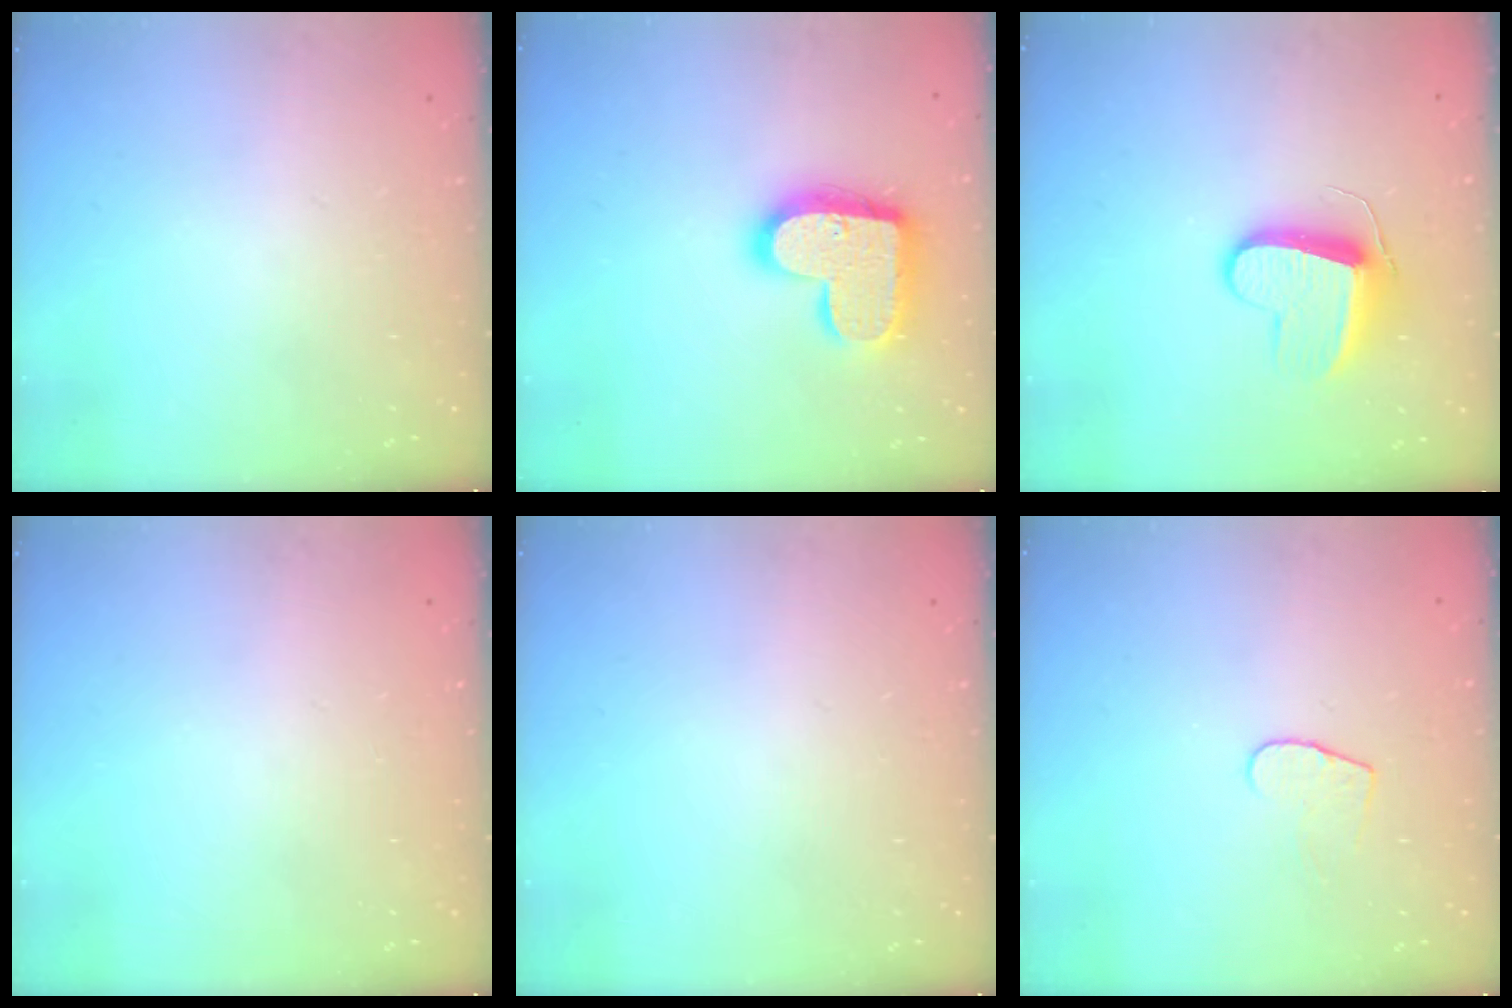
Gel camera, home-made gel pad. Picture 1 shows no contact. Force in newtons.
{"total": 17.8, "press": 17.7, "slide": 1.1}
{"total": 9.8, "press": 9.8, "slide": 0.3}
{"total": 0.0}
{"total": 0.0}
{"total": 5.0, "press": 5.0, "slide": 0.4}